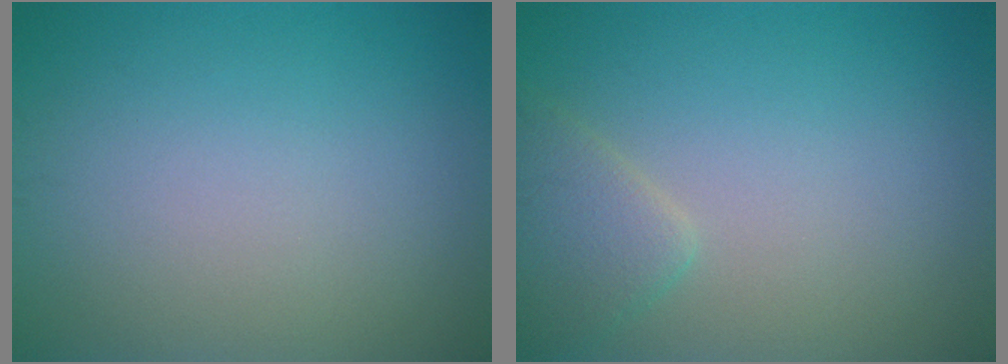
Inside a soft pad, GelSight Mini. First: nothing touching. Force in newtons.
{"total": 2.4, "press": 2.4, "slide": 0.2}